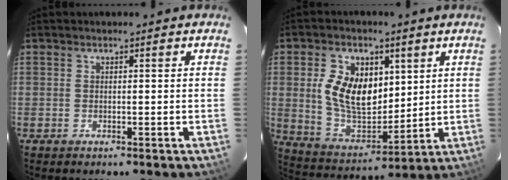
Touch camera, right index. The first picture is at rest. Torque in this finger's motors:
{"motor_torque": [0.47, 0.12, 0.75, 0.15]}